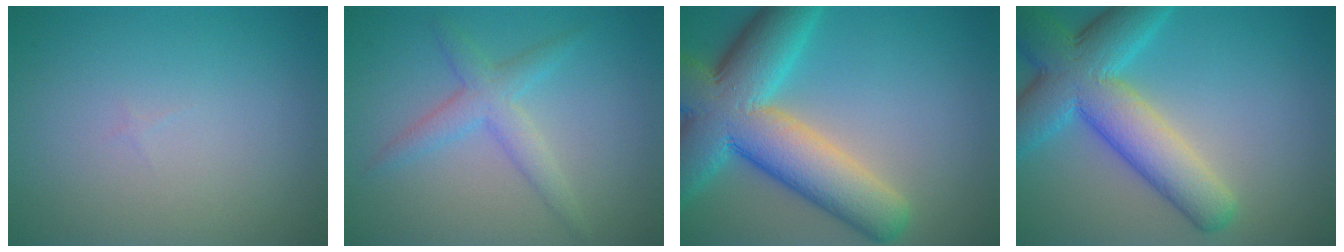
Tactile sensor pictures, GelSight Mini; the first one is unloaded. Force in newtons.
{"total": 2.9, "press": 2.9, "slide": 0.1}
{"total": 11.9, "press": 11.9, "slide": 0.8}
{"total": 9.0, "press": 9.0, "slide": 0.3}